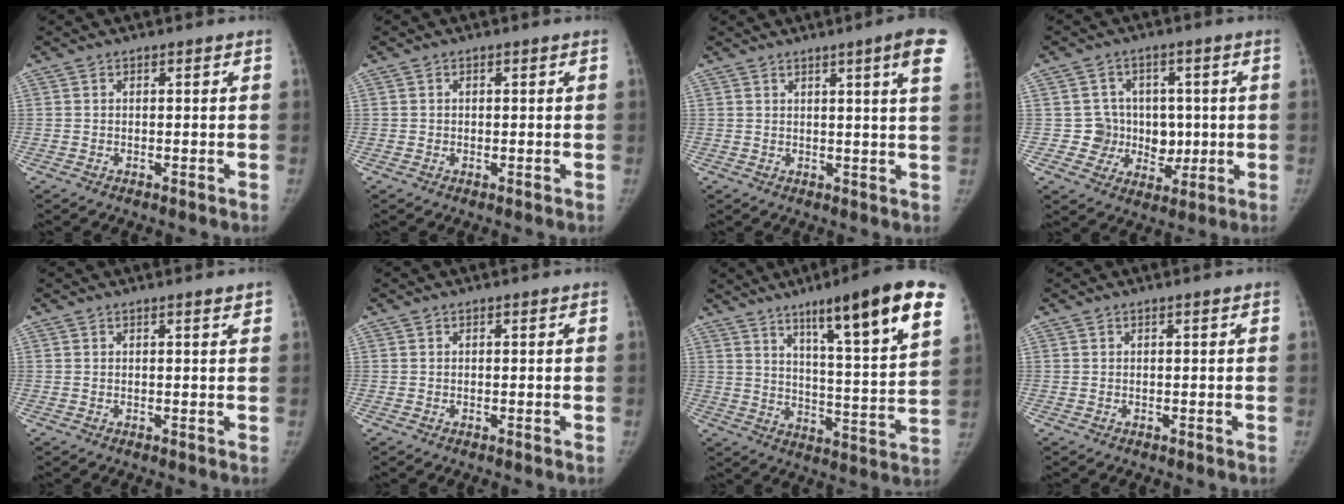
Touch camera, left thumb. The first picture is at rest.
{"total": 0.7, "force": [-0.1, 0.7, -0.1], "torque": [0.008, 0.003, -0.003]}
{"total": 7.7, "force": [3.9, 0.0, 6.6], "torque": [-0.075, -0.015, 0.039]}
{"total": 8.5, "force": [0.1, 8.3, 2.1], "torque": [0.024, 0.015, 0.011]}
{"total": 1.0, "force": [0.7, 0.1, 0.7], "torque": [-0.008, -0.002, 0.008]}
{"total": 0.0}
{"total": 20.8, "force": [11.8, 2.8, 16.9], "torque": [-0.220, -0.044, 0.179]}
{"total": 0.0}